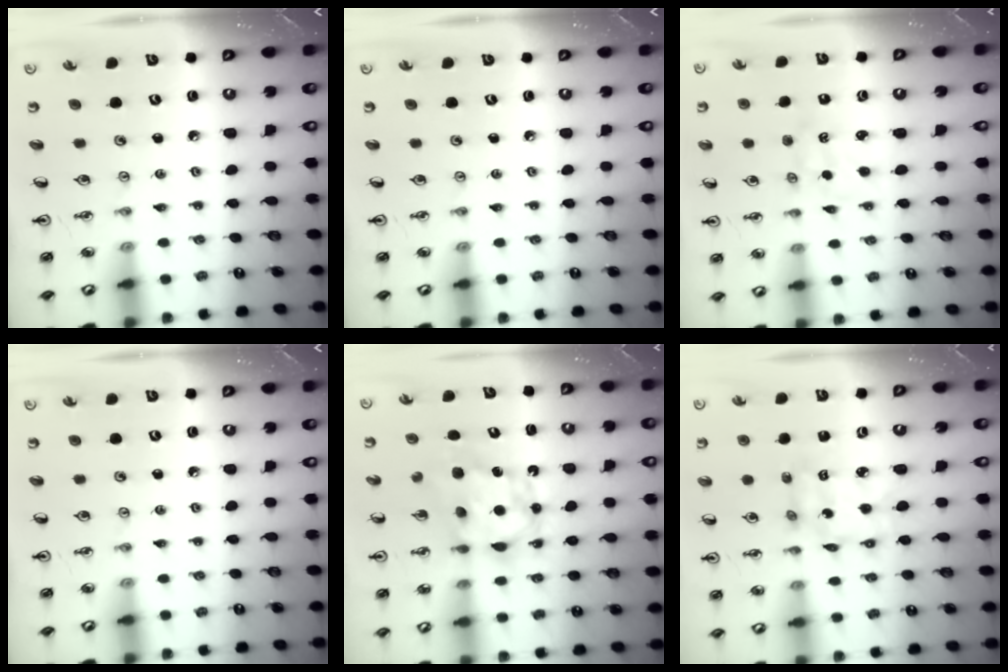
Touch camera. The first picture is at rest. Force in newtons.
{"total": 0.0}
{"total": 1.2, "press": 1.2, "slide": 0.2}
{"total": 0.0}
{"total": 6.5, "press": 6.5, "slide": 0.3}
{"total": 9.4, "press": 9.3, "slide": 0.7}